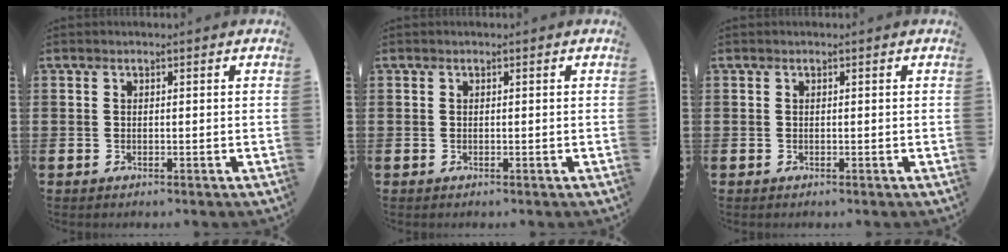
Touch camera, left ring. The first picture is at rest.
{"total": 0.0}
{"total": 0.0}